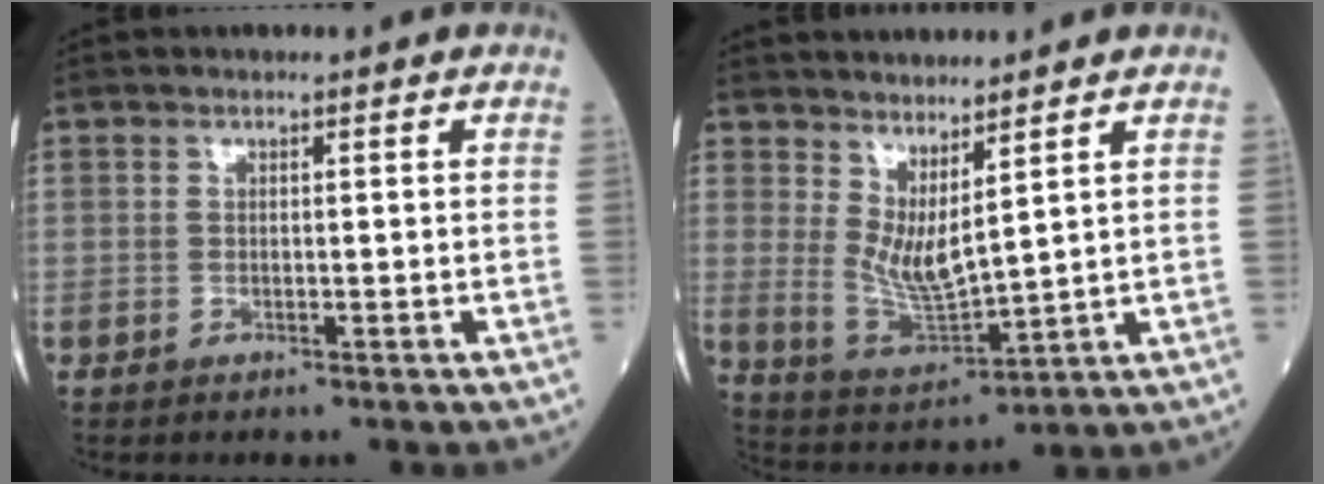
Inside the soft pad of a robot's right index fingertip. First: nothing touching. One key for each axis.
{"total": 7.0, "fx": 3.0, "fy": 1.3, "fz": 6.2, "tx": -0.133, "ty": -0.022, "tz": 0.073}